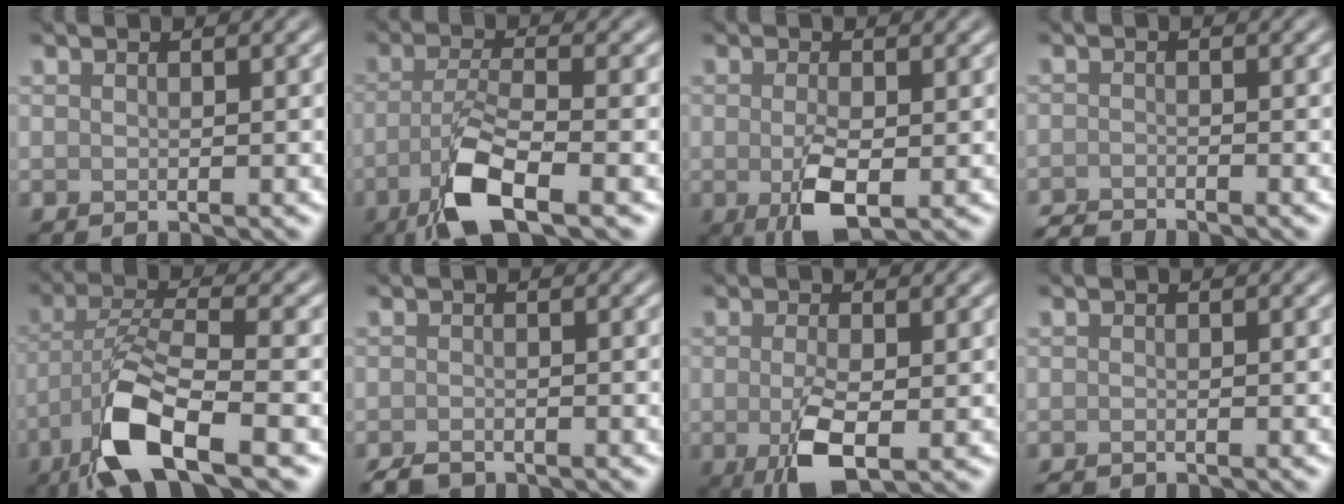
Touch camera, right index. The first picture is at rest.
{"total": 6.5, "force": [-3.1, 1.9, 5.4], "torque": [-0.111, -0.006, -0.067]}
{"total": 4.6, "force": [-0.9, 2.0, 4.1], "torque": [-0.087, -0.011, -0.014]}
{"total": 1.8, "force": [-1.8, 0.1, 0.3], "torque": [-0.002, -0.005, -0.038]}
{"total": 9.0, "force": [-4.9, 2.5, 7.0], "torque": [-0.141, 0.000, -0.099]}
{"total": 1.8, "force": [-1.6, 0.7, 0.7], "torque": [-0.011, -0.001, -0.029]}
{"total": 5.2, "force": [-1.1, 2.2, 4.6], "torque": [-0.097, -0.012, -0.020]}
{"total": 0.8, "force": [-0.7, 0.2, 0.3], "torque": [-0.005, -0.004, -0.014]}